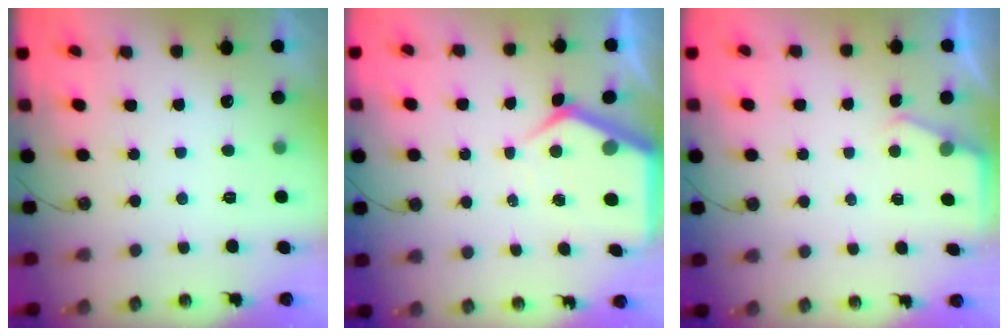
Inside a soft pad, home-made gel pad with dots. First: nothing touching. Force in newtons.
{"total": 7.1, "press": 7.1, "slide": 0.7}
{"total": 2.8, "press": 2.8, "slide": 0.4}